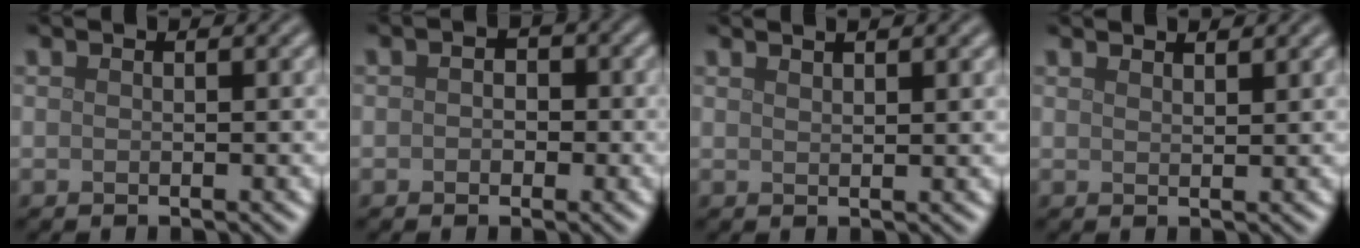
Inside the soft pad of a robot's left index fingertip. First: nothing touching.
{"total": 1.6, "force": [0.0, 1.3, 1.0], "torque": [-0.011, 0.000, -0.007]}
{"total": 2.0, "force": [1.5, 0.5, 1.2], "torque": [-0.007, 0.009, 0.015]}
{"total": 1.9, "force": [1.8, 0.4, 0.7], "torque": [-0.003, 0.004, 0.018]}